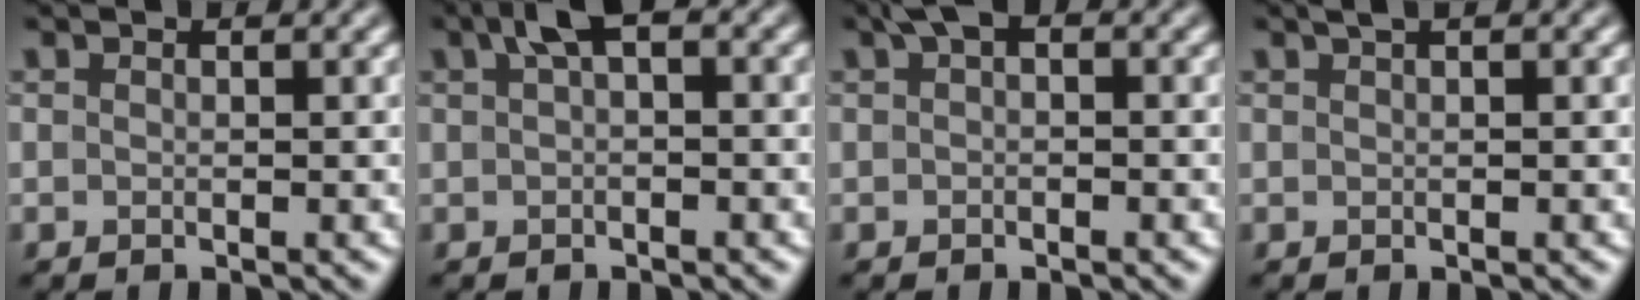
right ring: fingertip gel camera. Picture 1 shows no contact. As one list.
[{"total": 2.3, "force": [0.8, 0.8, 2.0], "torque": [-0.032, 0.016, 0.008]}, {"total": 1.4, "force": [0.5, 0.7, 1.1], "torque": [-0.018, 0.011, 0.004]}, {"total": 0.7, "force": [0.4, 0.2, 0.5], "torque": [-0.010, 0.006, 0.007]}]